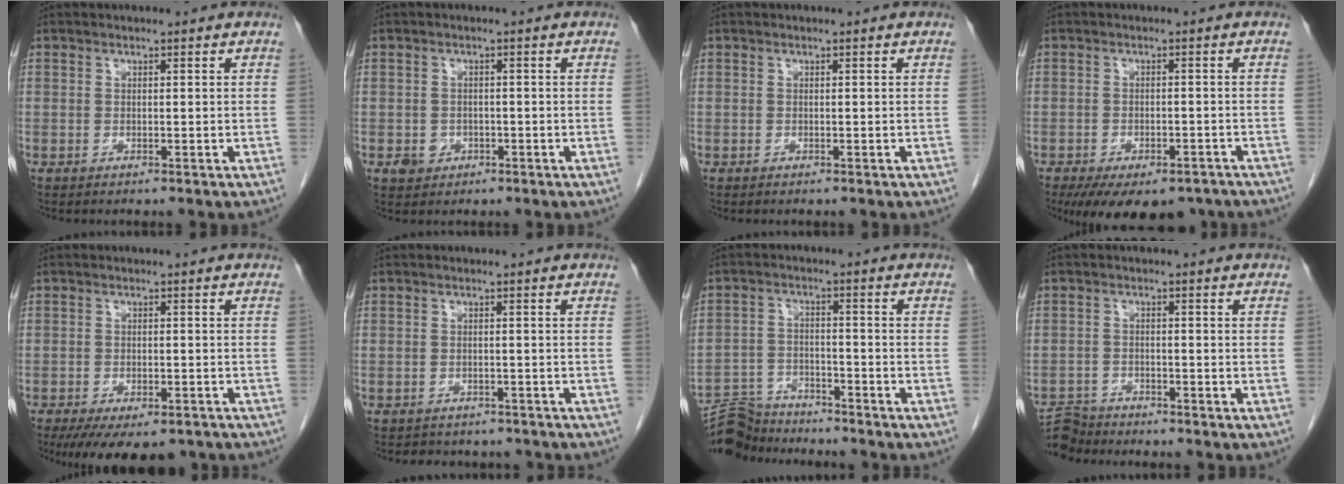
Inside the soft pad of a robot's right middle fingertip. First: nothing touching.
{"total": 2.5, "force": [-1.0, 2.2, 0.7], "torque": [-0.008, 0.006, -0.008]}
{"total": 0.0}
{"total": 13.4, "force": [-9.6, 6.4, 6.7], "torque": [-0.123, -0.014, -0.125]}
{"total": 10.7, "force": [-7.7, 4.6, 5.8], "torque": [-0.094, -0.014, -0.106]}
{"total": 5.6, "force": [-5.0, 2.4, 0.7], "torque": [-0.013, 0.004, -0.054]}
{"total": 8.4, "force": [-8.2, 1.9, 0.2], "torque": [-0.007, 0.006, -0.145]}
{"total": 5.3, "force": [-5.2, 1.1, -0.3], "torque": [0.009, -0.004, -0.097]}